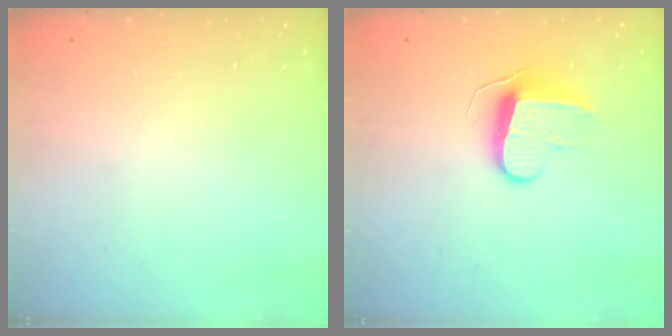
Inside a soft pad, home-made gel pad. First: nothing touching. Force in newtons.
{"total": 9.3, "press": 9.3, "slide": 0.0}